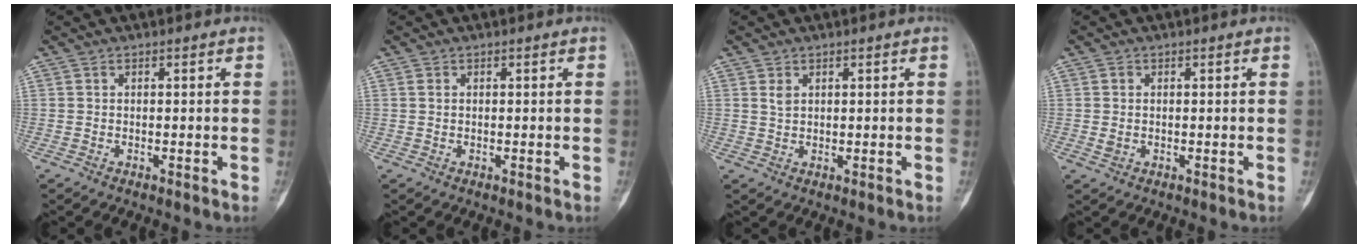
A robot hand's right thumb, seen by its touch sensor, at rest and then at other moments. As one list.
[{"total": 0.7, "force": [0.3, 0.4, 0.5], "torque": [-0.014, 0.004, 0.008]}, {"total": 1.4, "force": [0.7, 0.9, 0.9], "torque": [-0.009, -0.002, 0.015]}, {"total": 1.6, "force": [0.1, 1.3, 1.0], "torque": [-0.020, 0.002, 0.005]}]